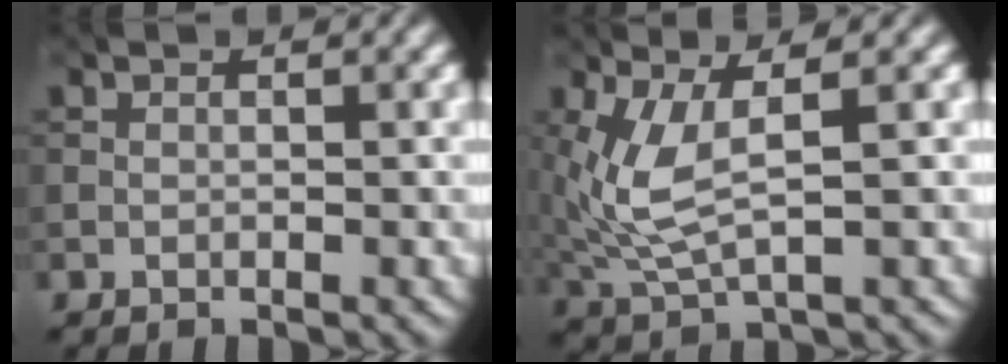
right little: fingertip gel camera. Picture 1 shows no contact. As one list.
[{"total": 5.2, "force": [0.5, 2.0, 4.7], "torque": [-0.127, -0.007, 0.014]}]